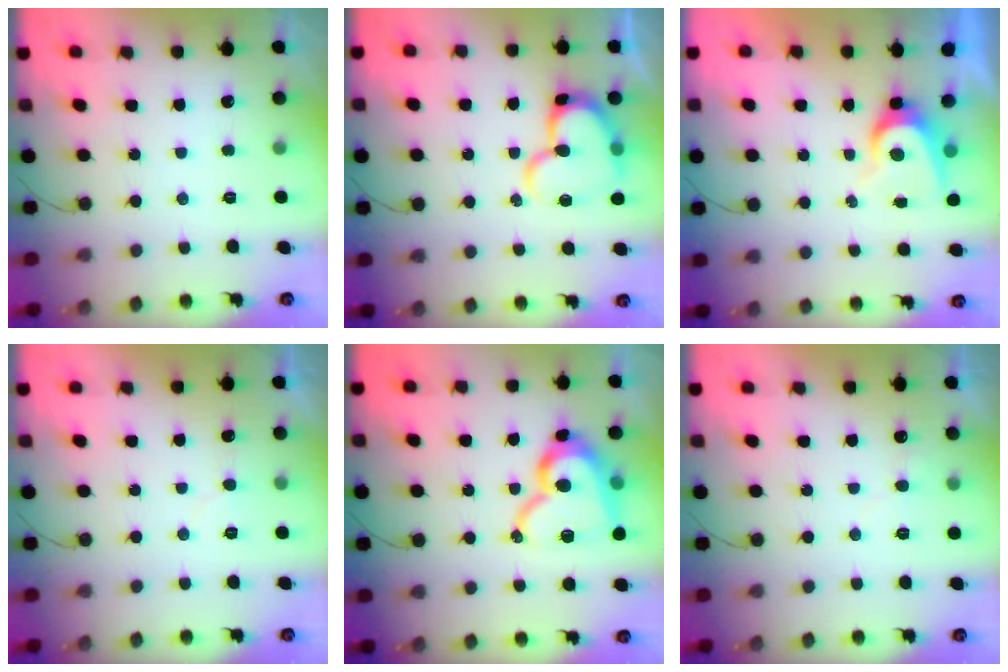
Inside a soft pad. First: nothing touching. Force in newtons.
{"total": 16.3, "press": 16.2, "slide": 1.5}
{"total": 6.6, "press": 6.6, "slide": 0.5}
{"total": 3.8, "press": 3.8, "slide": 0.4}
{"total": 17.8, "press": 17.7, "slide": 1.7}
{"total": 5.7, "press": 5.7, "slide": 0.6}